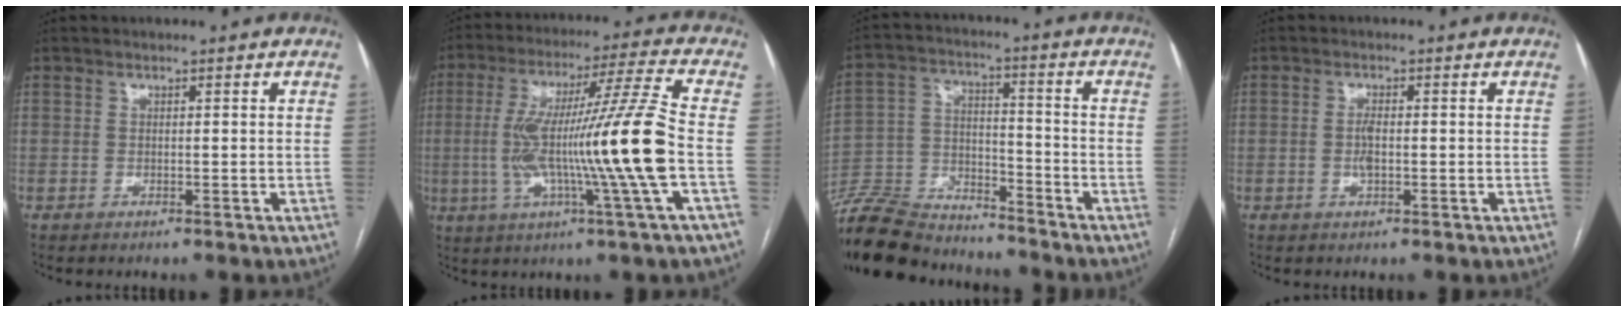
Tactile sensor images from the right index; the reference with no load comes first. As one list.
[{"total": 18.0, "force": [-2.5, -2.1, 17.7], "torque": [-0.321, -0.002, -0.053]}, {"total": 15.2, "force": [-14.1, 4.1, 3.6], "torque": [-0.074, 0.017, -0.251]}, {"total": 2.2, "force": [-0.3, 0.7, 2.1], "torque": [-0.046, 0.000, -0.007]}]